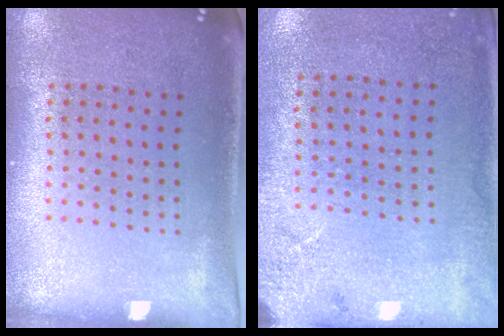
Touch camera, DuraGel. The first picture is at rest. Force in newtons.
{"total": 2.7, "press": 2.2, "slide": 1.5}